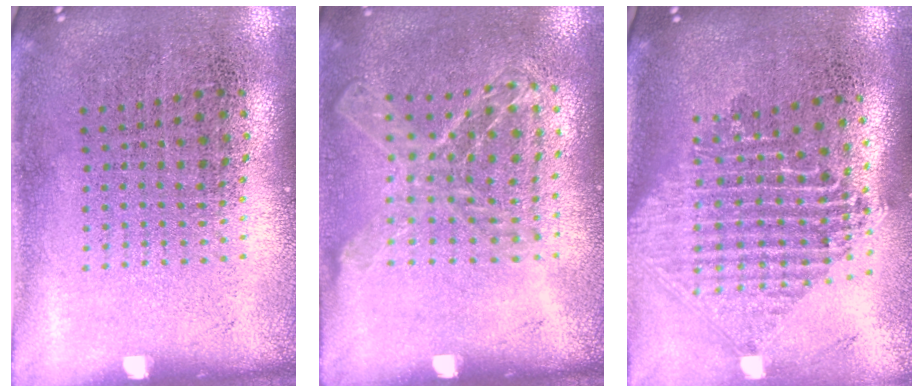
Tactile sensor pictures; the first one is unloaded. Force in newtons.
{"total": 1.2, "press": 1.1, "slide": 0.2}
{"total": 2.4, "press": 1.9, "slide": 1.5}